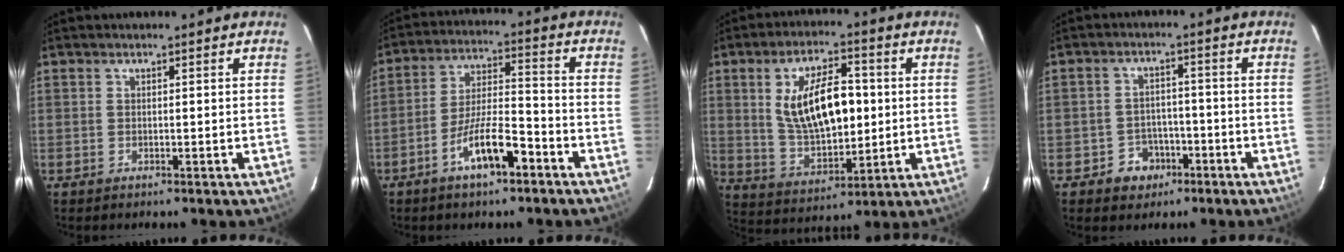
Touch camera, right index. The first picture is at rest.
{"total": 10.0, "force": [-5.9, 2.4, 7.8], "torque": [-0.149, 0.006, -0.101]}
{"total": 14.8, "force": [2.0, 6.8, 13.0], "torque": [-0.239, 0.004, 0.051]}
{"total": 5.7, "force": [-3.1, 4.7, 1.0], "torque": [-0.034, 0.019, -0.035]}